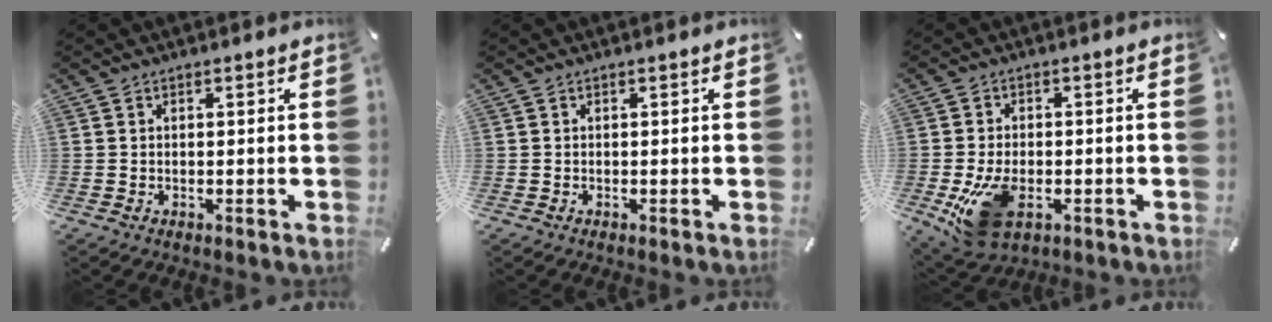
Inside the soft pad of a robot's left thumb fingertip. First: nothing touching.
{"total": 0.0}
{"total": 10.8, "force": [-3.1, 6.8, 7.7], "torque": [-0.155, -0.005, -0.054]}